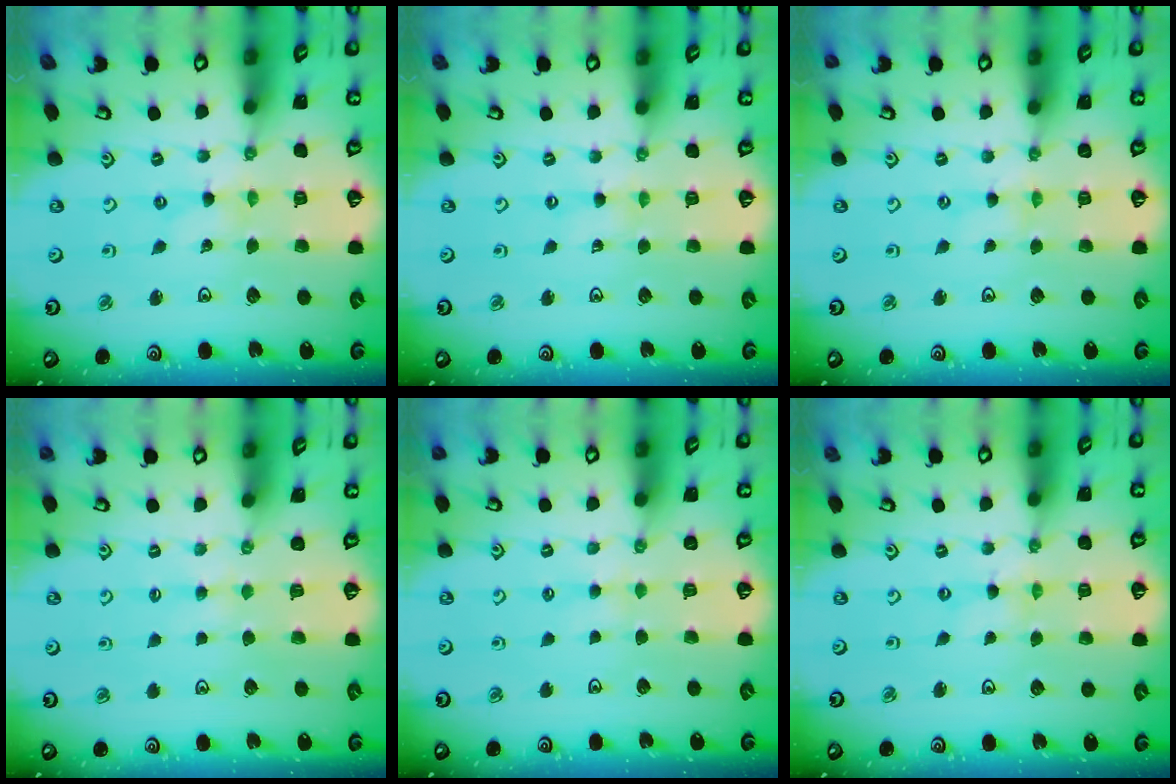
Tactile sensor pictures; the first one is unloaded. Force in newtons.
{"total": 1.0, "press": 1.0, "slide": 0.2}
{"total": 0.0}
{"total": 2.5, "press": 2.5, "slide": 0.4}
{"total": 2.2, "press": 2.2, "slide": 0.5}
{"total": 0.0}